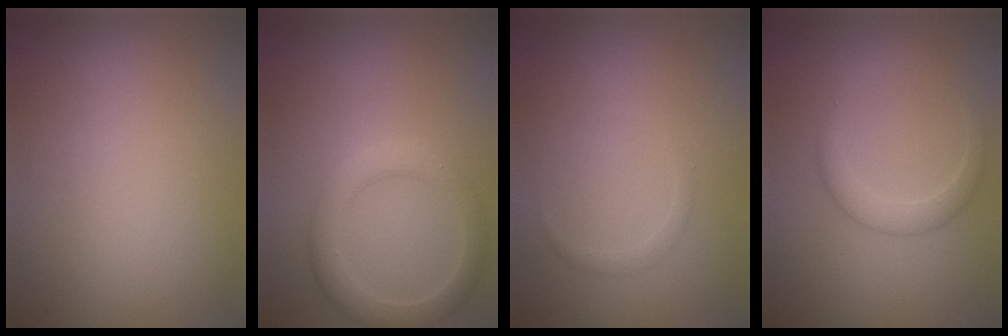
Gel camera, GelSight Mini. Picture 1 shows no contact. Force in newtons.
{"total": 3.3, "press": 3.3, "slide": 0.1}
{"total": 0.8, "press": 0.8, "slide": 0.2}
{"total": 2.2, "press": 2.2, "slide": 0.1}